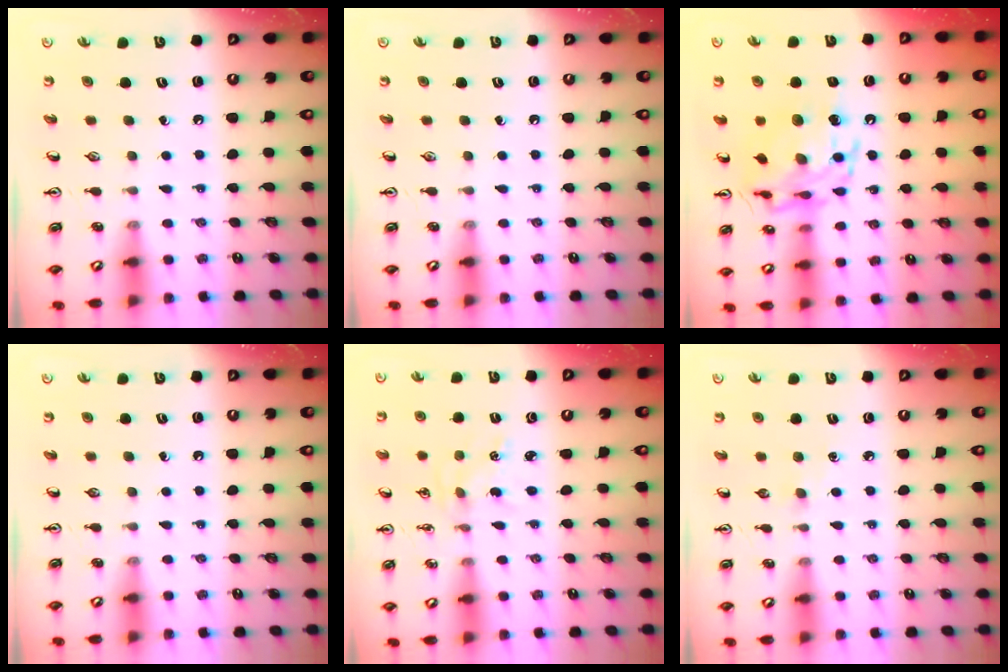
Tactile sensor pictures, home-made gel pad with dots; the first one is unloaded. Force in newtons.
{"total": 0.0}
{"total": 14.2, "press": 14.2, "slide": 1.1}
{"total": 0.0}
{"total": 0.6, "press": 0.6, "slide": 0.1}
{"total": 2.7, "press": 2.7, "slide": 0.4}